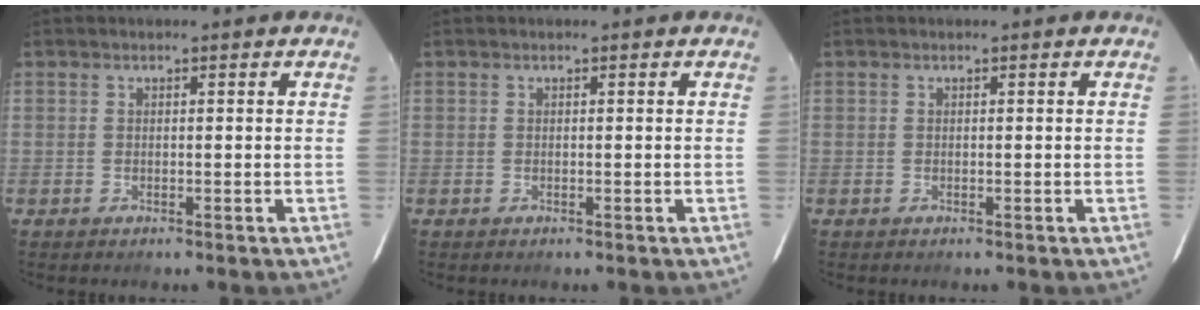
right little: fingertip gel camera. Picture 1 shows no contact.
{"total": 0.0}
{"total": 0.0}